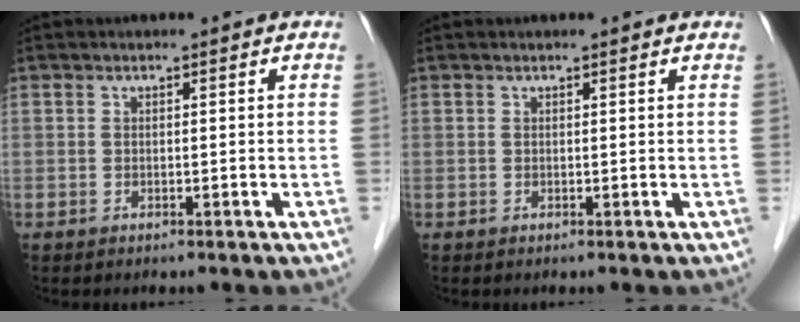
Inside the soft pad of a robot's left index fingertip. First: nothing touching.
{"total": 0.8, "force": [0.8, 0.0, 0.1], "torque": [-0.009, 0.002, 0.005]}